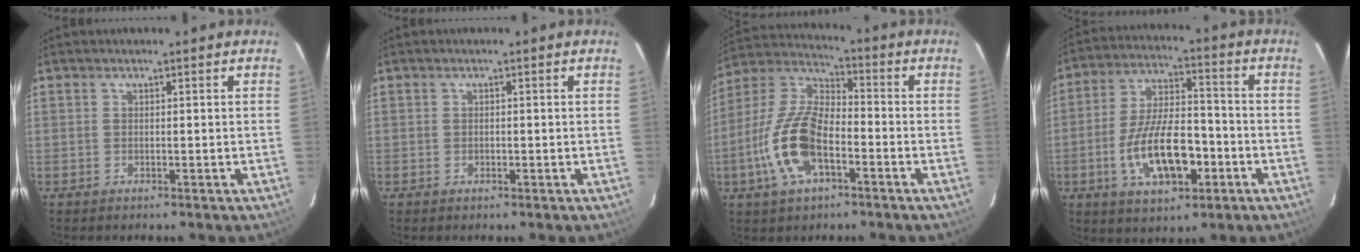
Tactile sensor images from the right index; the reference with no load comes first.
{"total": 0.6, "force": [-0.2, 0.5, 0.1], "torque": [0.000, -0.002, -0.003]}
{"total": 14.7, "force": [-5.4, 6.7, 11.9], "torque": [-0.259, -0.002, -0.104]}
{"total": 14.6, "force": [-5.0, 6.4, 12.1], "torque": [-0.235, 0.002, -0.076]}